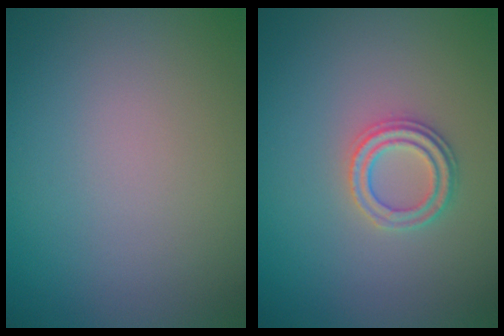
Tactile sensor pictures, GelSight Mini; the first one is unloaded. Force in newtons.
{"total": 2.3, "press": 2.1, "slide": 0.8}